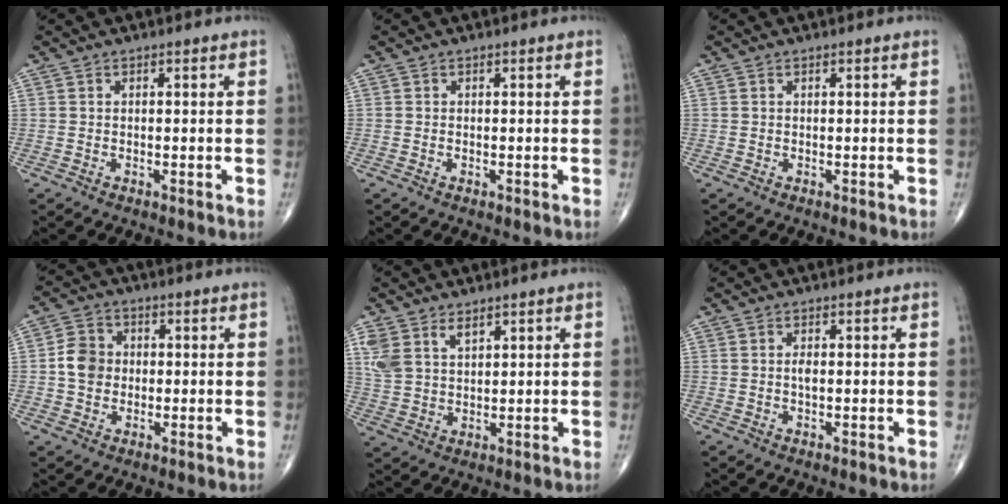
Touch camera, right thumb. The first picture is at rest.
{"total": 0.0}
{"total": 0.0}
{"total": 5.9, "force": [-0.2, 5.1, 3.1], "torque": [-0.043, 0.011, -0.011]}
{"total": 6.3, "force": [3.7, 3.5, 3.8], "torque": [-0.071, -0.011, 0.084]}
{"total": 1.2, "force": [0.0, 0.6, 1.1], "torque": [-0.020, 0.000, 0.001]}